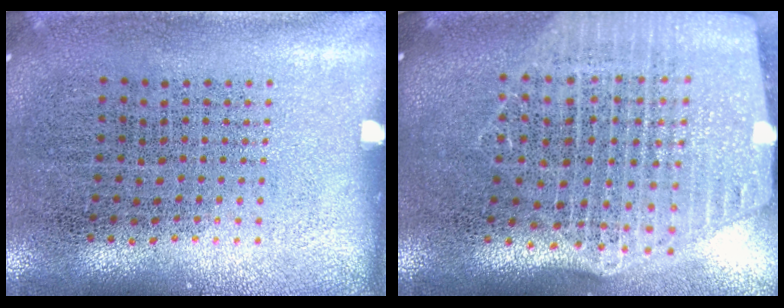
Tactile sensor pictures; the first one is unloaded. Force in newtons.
{"total": 2.6, "press": 2.2, "slide": 1.4}